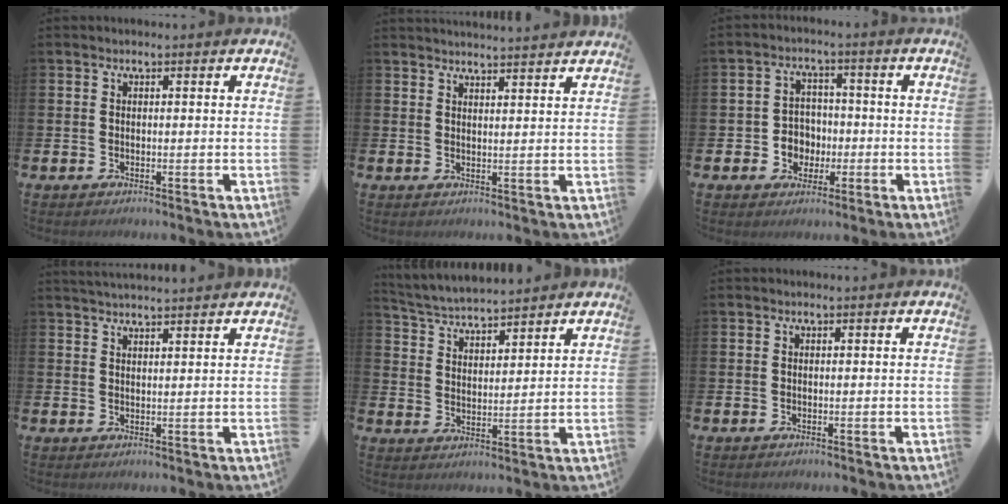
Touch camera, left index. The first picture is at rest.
{"total": 2.9, "force": [2.9, -0.4, -0.1], "torque": [-0.004, -0.018, 0.053]}
{"total": 4.1, "force": [-0.6, 4.0, 0.9], "torque": [-0.025, 0.000, -0.018]}
{"total": 2.7, "force": [2.7, -0.1, 0.1], "torque": [-0.008, -0.013, 0.050]}
{"total": 4.5, "force": [4.5, 0.5, 0.2], "torque": [-0.029, -0.029, 0.080]}
{"total": 0.0}